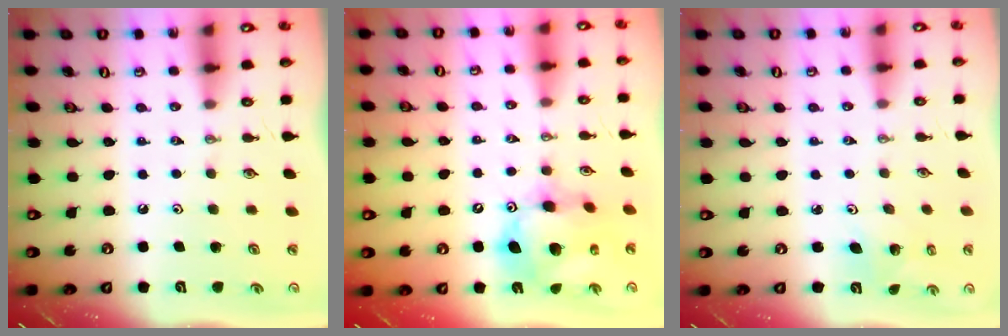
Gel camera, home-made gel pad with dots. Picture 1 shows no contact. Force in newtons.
{"total": 14.5, "press": 14.5, "slide": 1.2}
{"total": 2.7, "press": 2.7, "slide": 0.2}